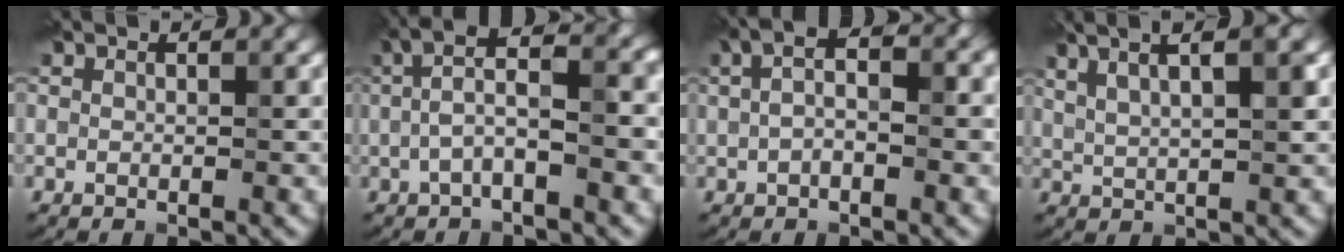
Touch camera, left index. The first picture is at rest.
{"total": 4.9, "force": [-0.1, 1.5, 4.7], "torque": [-0.095, 0.019, -0.013]}
{"total": 4.7, "force": [0.4, 2.4, 4.1], "torque": [-0.075, 0.020, -0.006]}
{"total": 9.0, "force": [4.9, 3.2, 6.9], "torque": [-0.104, 0.039, 0.061]}